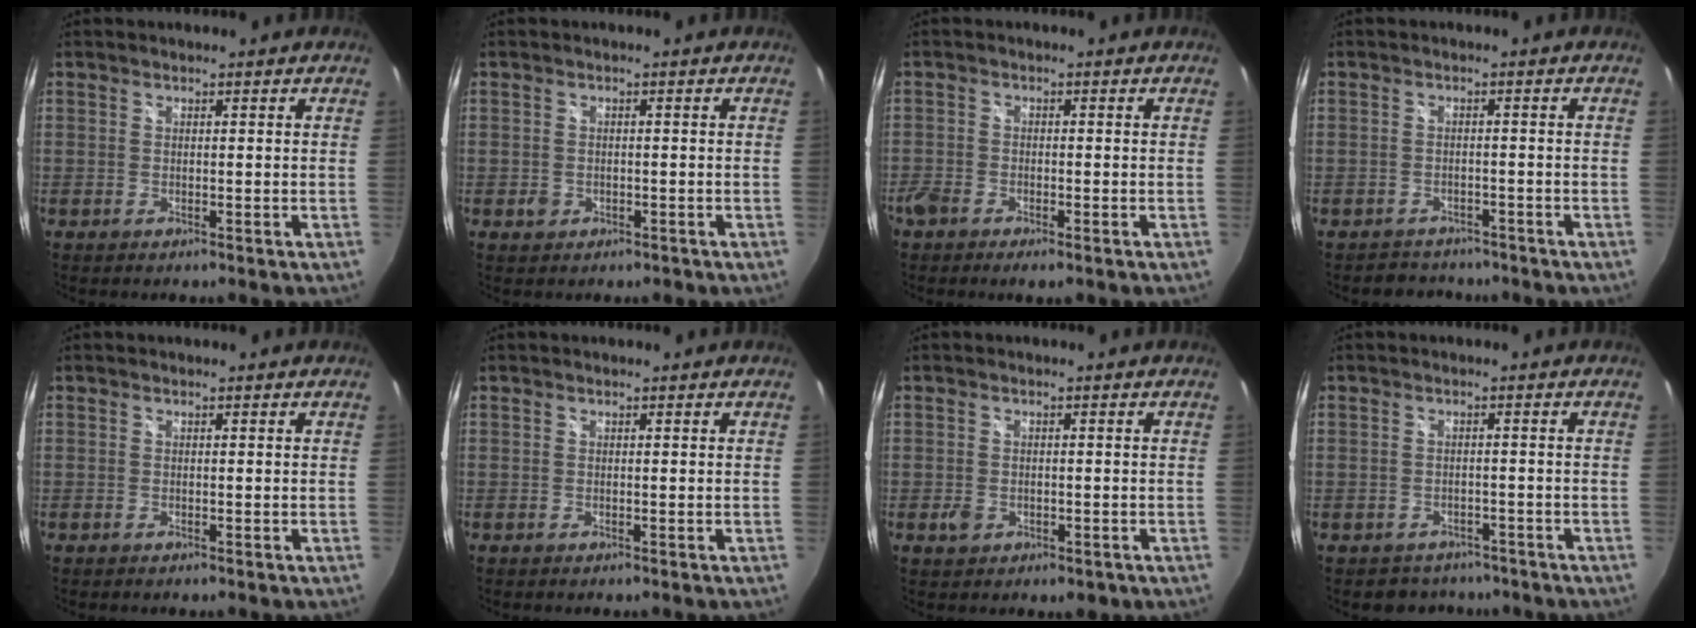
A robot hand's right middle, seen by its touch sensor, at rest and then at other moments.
{"total": 2.0, "force": [-0.8, 1.8, 0.6], "torque": [-0.013, -0.001, -0.009]}
{"total": 3.9, "force": [-2.7, 1.7, 2.2], "torque": [-0.062, -0.009, -0.054]}
{"total": 4.5, "force": [-3.8, 2.4, 0.1], "torque": [-0.010, 0.006, -0.056]}
{"total": 0.0}
{"total": 0.0}
{"total": 3.3, "force": [-1.2, 2.5, 1.8], "torque": [-0.033, -0.004, -0.014]}
{"total": 5.4, "force": [-4.2, 3.3, 0.7], "torque": [-0.019, 0.006, -0.055]}